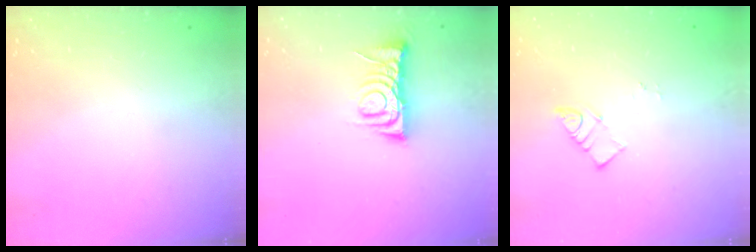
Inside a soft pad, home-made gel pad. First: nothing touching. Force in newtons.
{"total": 6.8, "press": 6.8, "slide": 0.6}
{"total": 3.4, "press": 3.4, "slide": 0.2}